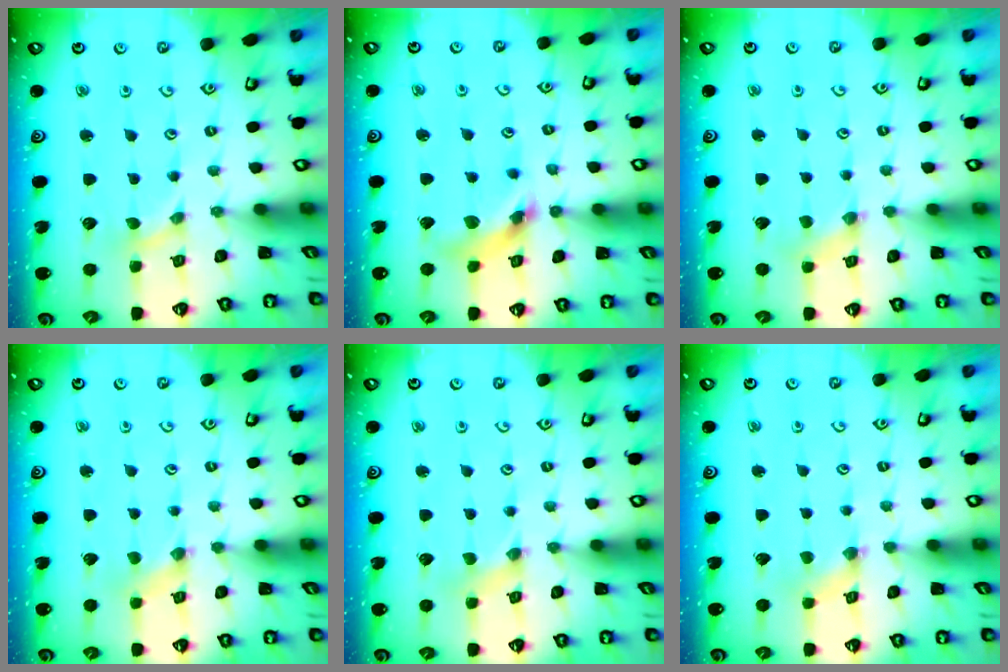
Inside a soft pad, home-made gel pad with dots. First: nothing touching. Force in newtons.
{"total": 10.0, "press": 9.9, "slide": 1.0}
{"total": 0.8, "press": 0.8, "slide": 0.3}
{"total": 0.0}
{"total": 0.0}
{"total": 0.7, "press": 0.7, "slide": 0.2}